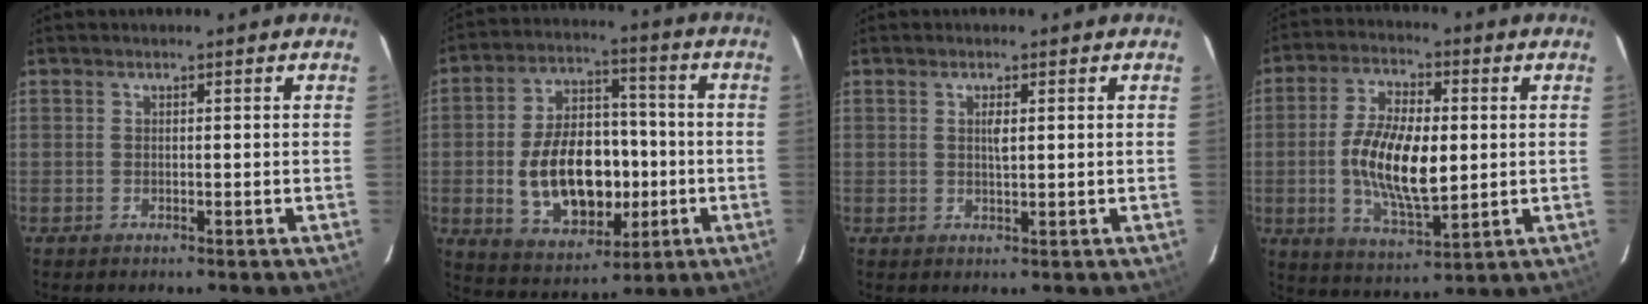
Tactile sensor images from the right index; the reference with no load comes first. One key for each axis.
{"total": 17.2, "fx": -2.9, "fy": 10.8, "fz": 13.2, "tx": -0.258, "ty": 0.018, "tz": -0.023}
{"total": 2.0, "fx": 0.5, "fy": 0.6, "fz": 1.8, "tx": -0.031, "ty": -0.001, "tz": 0.009}
{"total": 13.9, "fx": -0.3, "fy": 6.0, "fz": 12.5, "tx": -0.243, "ty": -0.002, "tz": -0.001}